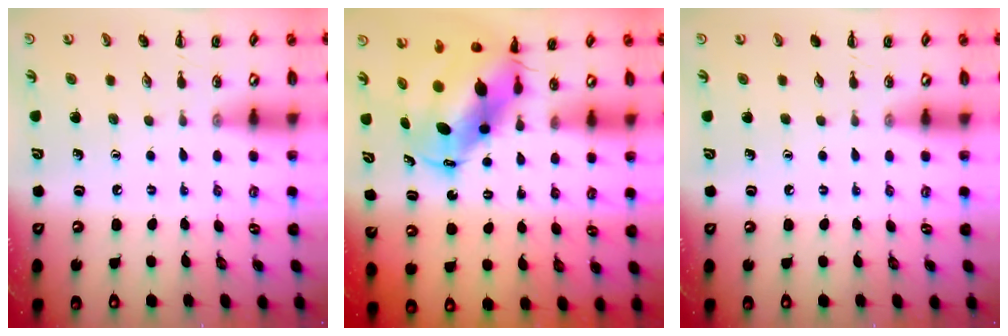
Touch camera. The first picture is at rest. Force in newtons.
{"total": 9.3, "press": 9.0, "slide": 2.4}
{"total": 0.0}